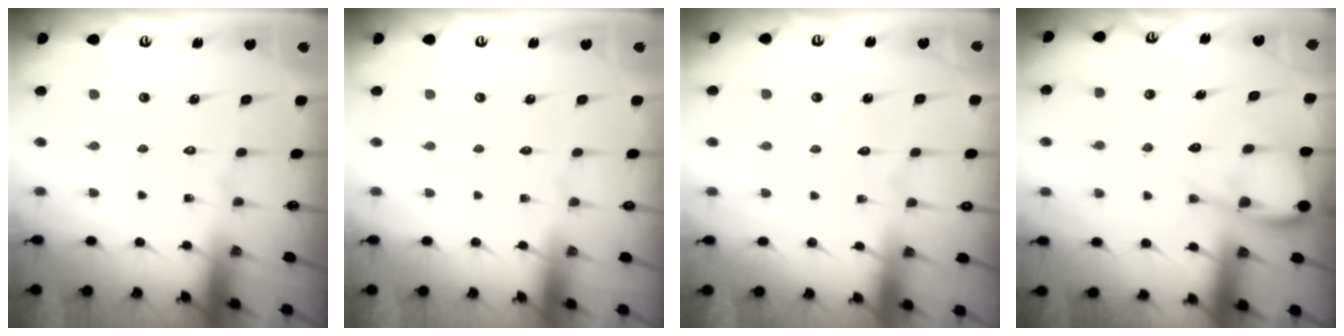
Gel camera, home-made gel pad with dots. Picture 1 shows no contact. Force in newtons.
{"total": 0.0}
{"total": 2.8, "press": 2.8, "slide": 0.3}
{"total": 8.5, "press": 8.5, "slide": 0.9}